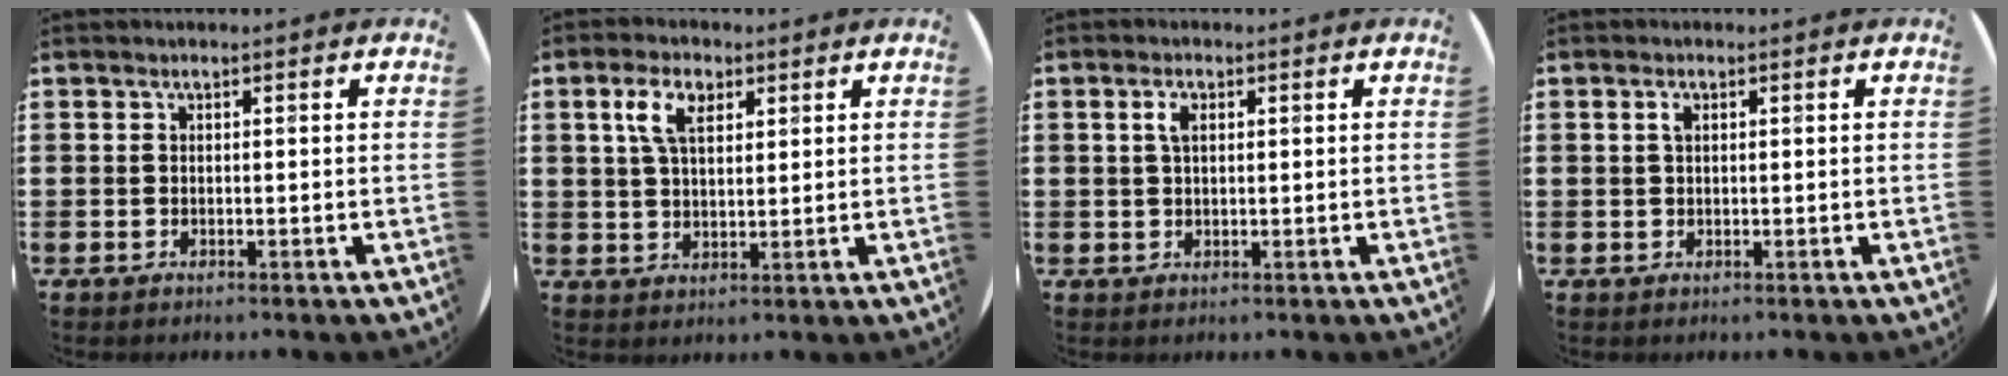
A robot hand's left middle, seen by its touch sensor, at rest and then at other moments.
{"total": 5.2, "force": [2.6, 2.6, 3.7], "torque": [-0.074, 0.008, 0.045]}
{"total": 2.2, "force": [0.8, 1.0, 1.7], "torque": [-0.031, 0.003, 0.012]}
{"total": 1.1, "force": [0.4, 0.5, 0.9], "torque": [-0.019, 0.004, 0.006]}